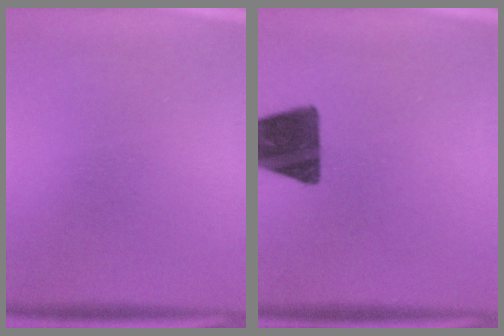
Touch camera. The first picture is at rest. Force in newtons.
{"total": 14.3}